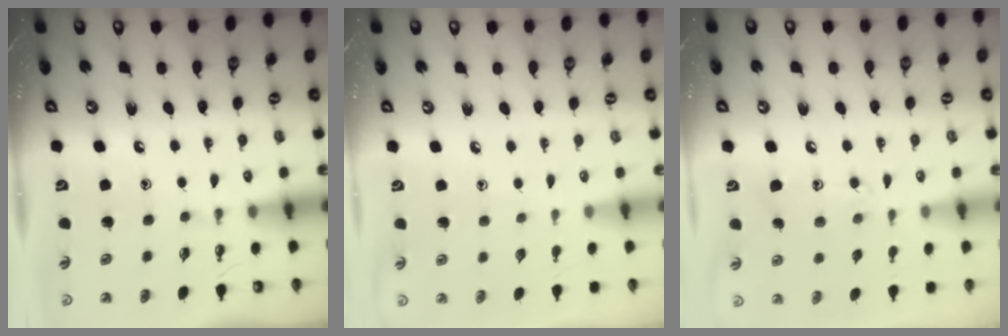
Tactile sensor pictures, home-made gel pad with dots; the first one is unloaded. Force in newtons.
{"total": 3.2, "press": 3.2, "slide": 0.3}
{"total": 12.1, "press": 12.1, "slide": 0.8}